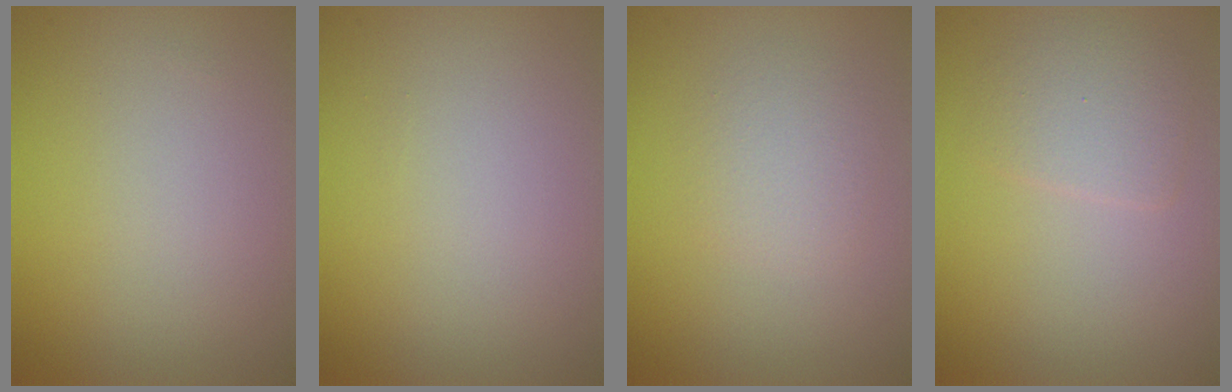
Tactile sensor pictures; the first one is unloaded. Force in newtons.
{"total": 0.0}
{"total": 2.0, "press": 2.0, "slide": 0.0}
{"total": 2.4, "press": 2.4, "slide": 0.1}